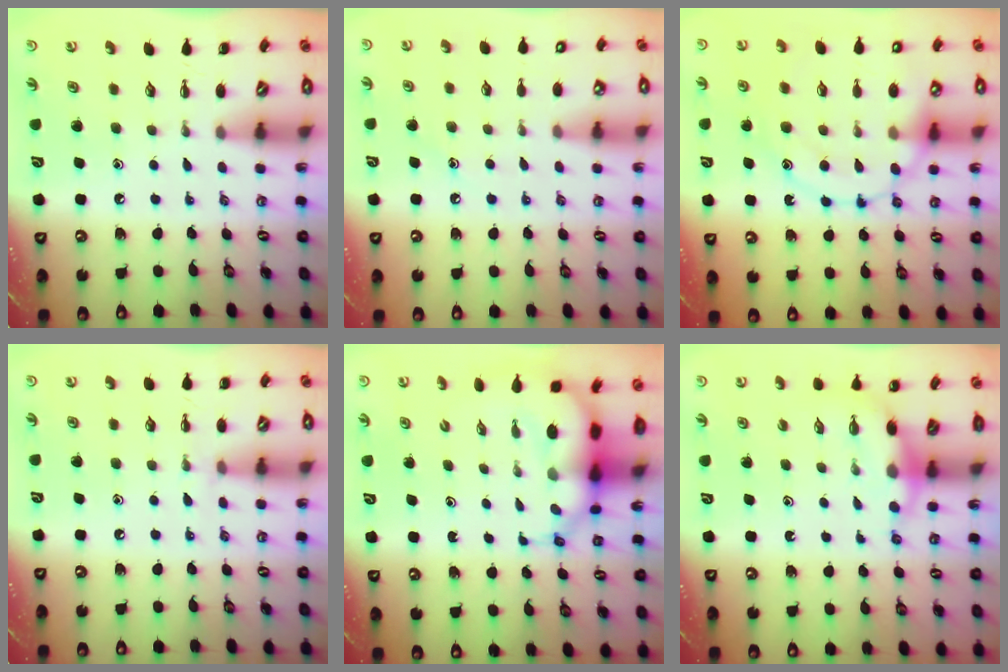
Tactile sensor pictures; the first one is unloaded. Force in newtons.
{"total": 7.9, "press": 7.8, "slide": 1.7}
{"total": 17.0, "press": 16.9, "slide": 1.5}
{"total": 5.4, "press": 5.1, "slide": 1.6}
{"total": 7.1, "press": 6.7, "slide": 2.3}
{"total": 5.4, "press": 5.4, "slide": 0.6}